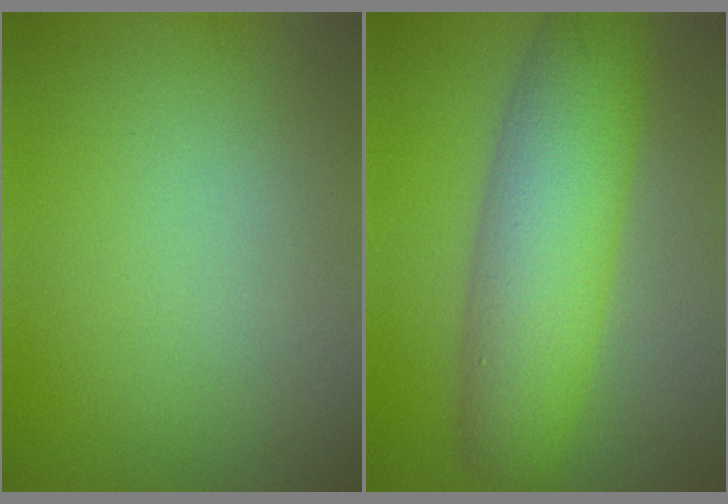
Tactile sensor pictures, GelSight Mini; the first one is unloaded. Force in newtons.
{"total": 8.0, "press": 8.0, "slide": 0.4}